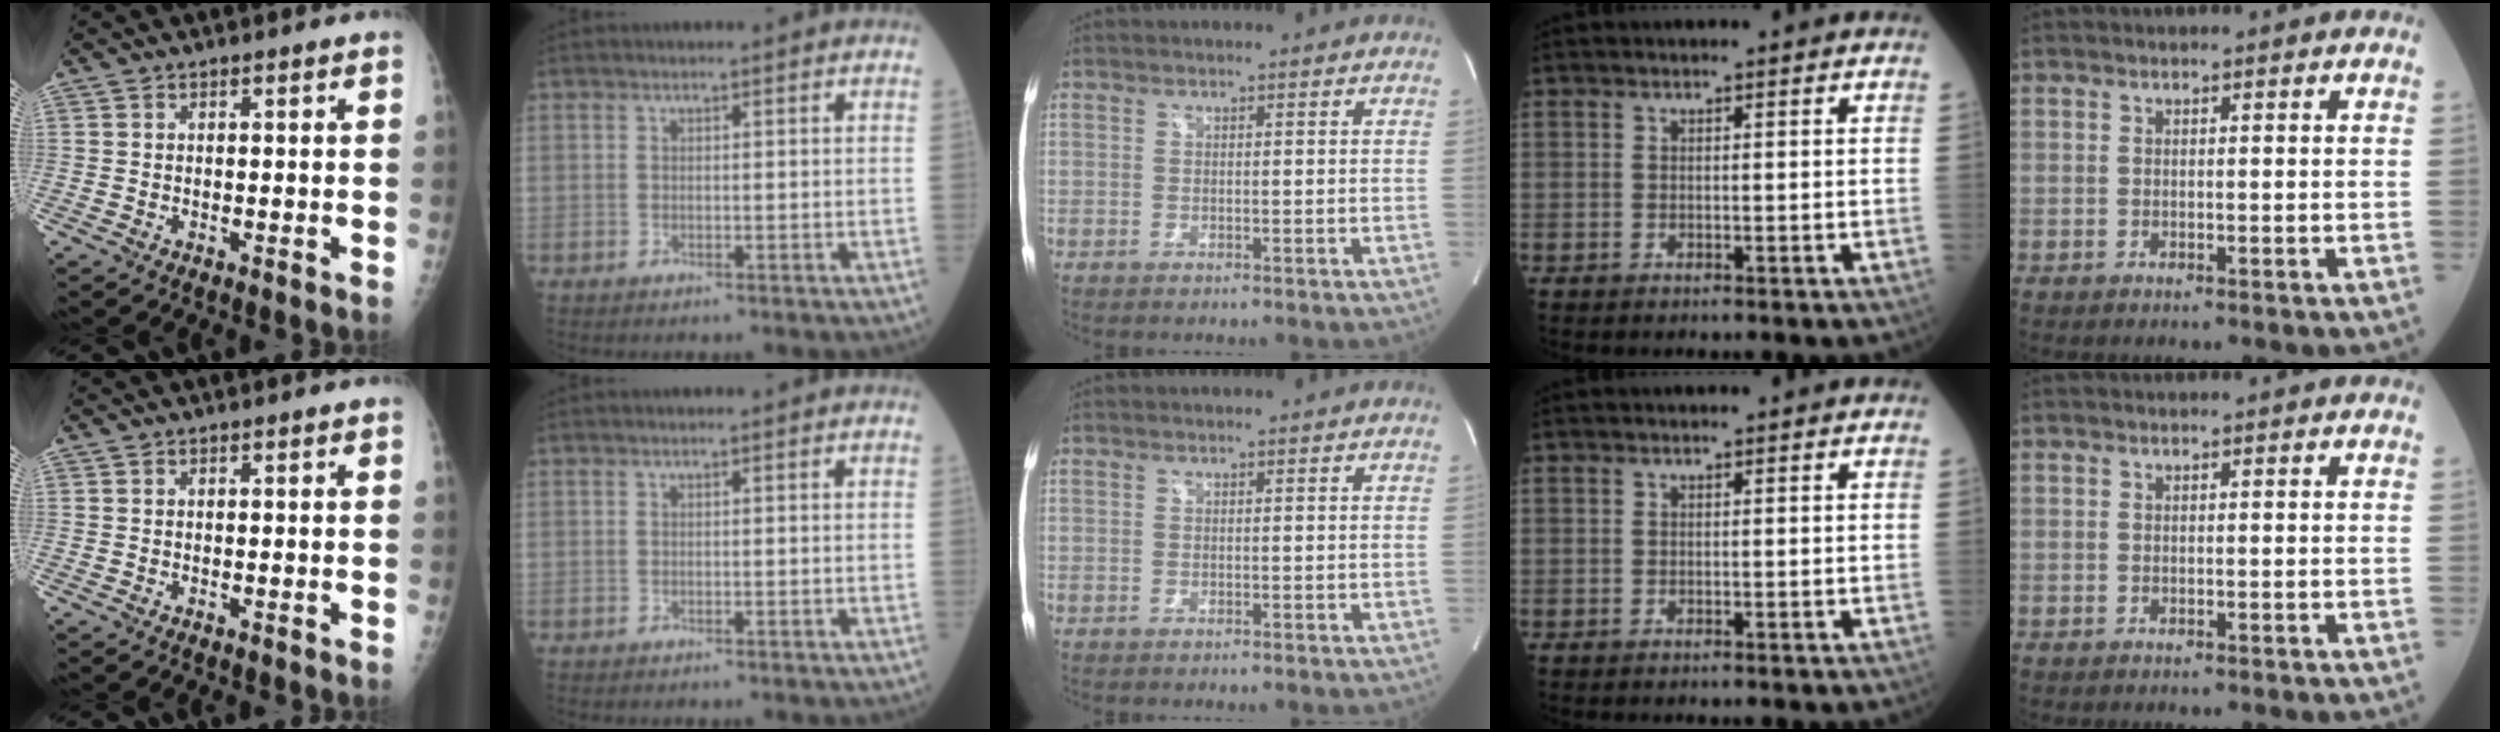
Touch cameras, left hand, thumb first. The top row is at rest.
{}